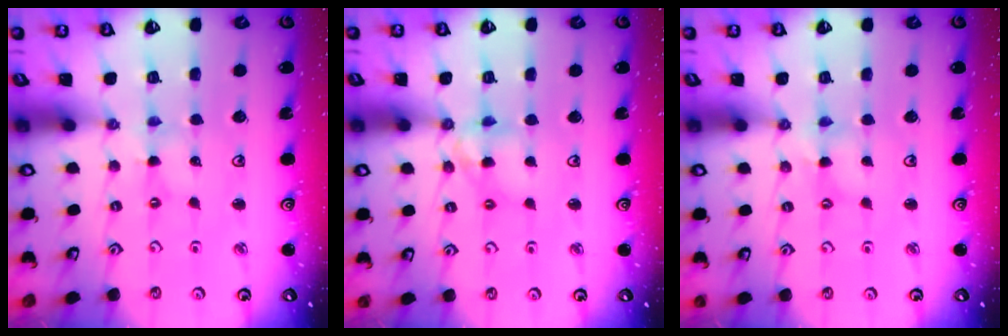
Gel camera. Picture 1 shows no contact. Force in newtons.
{"total": 8.3, "press": 8.3, "slide": 1.0}
{"total": 2.5, "press": 2.5, "slide": 0.3}